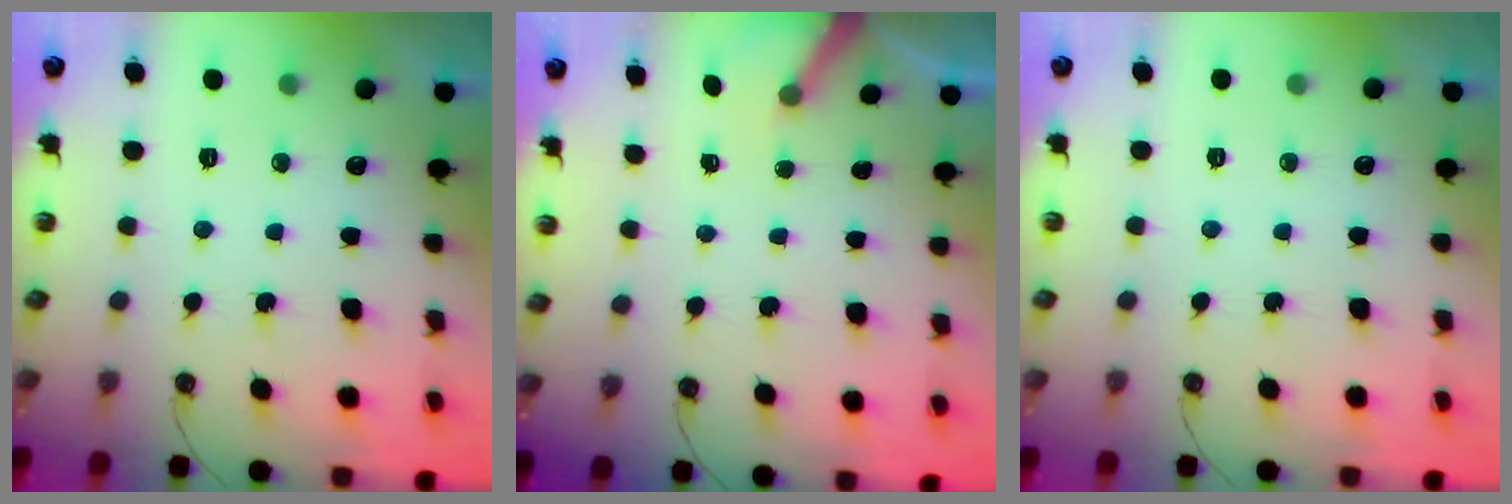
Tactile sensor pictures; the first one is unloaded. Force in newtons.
{"total": 3.6, "press": 3.6, "slide": 0.2}
{"total": 0.0}